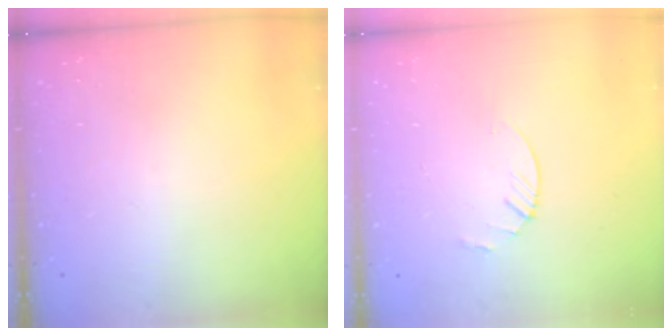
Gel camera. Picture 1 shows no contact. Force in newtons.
{"total": 3.0, "press": 3.0, "slide": 0.3}